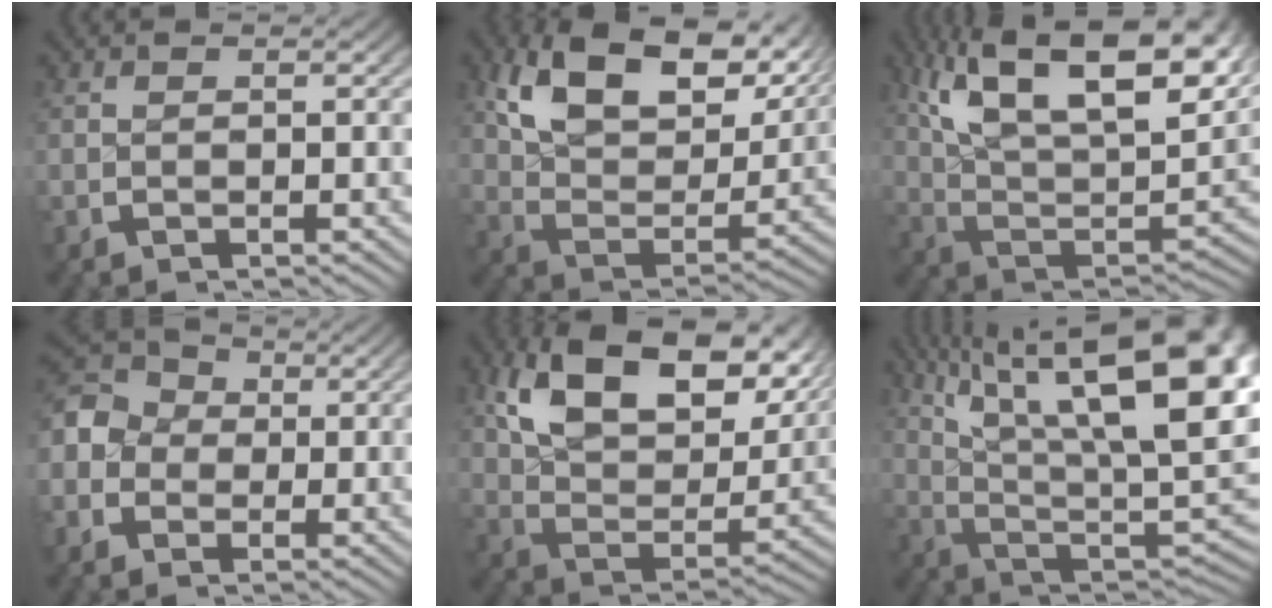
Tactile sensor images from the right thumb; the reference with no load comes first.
{"total": 13.1, "force": [5.9, 7.2, 9.2], "torque": [-0.170, -0.005, 0.098]}
{"total": 15.6, "force": [4.5, 9.5, 11.6], "torque": [-0.230, -0.028, 0.077]}
{"total": 7.7, "force": [1.8, 6.3, 3.9], "torque": [-0.067, 0.005, 0.016]}
{"total": 15.1, "force": [6.0, 8.6, 10.8], "torque": [-0.193, -0.006, 0.097]}
{"total": 18.6, "force": [4.2, 10.3, 14.9], "torque": [-0.245, -0.037, 0.087]}